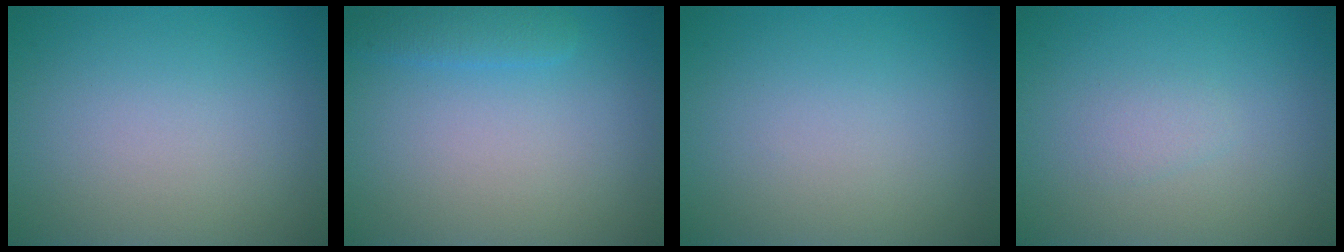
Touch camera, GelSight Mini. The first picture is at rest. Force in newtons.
{"total": 1.5, "press": 1.5, "slide": 0.2}
{"total": 0.0}
{"total": 0.9, "press": 0.9, "slide": 0.1}